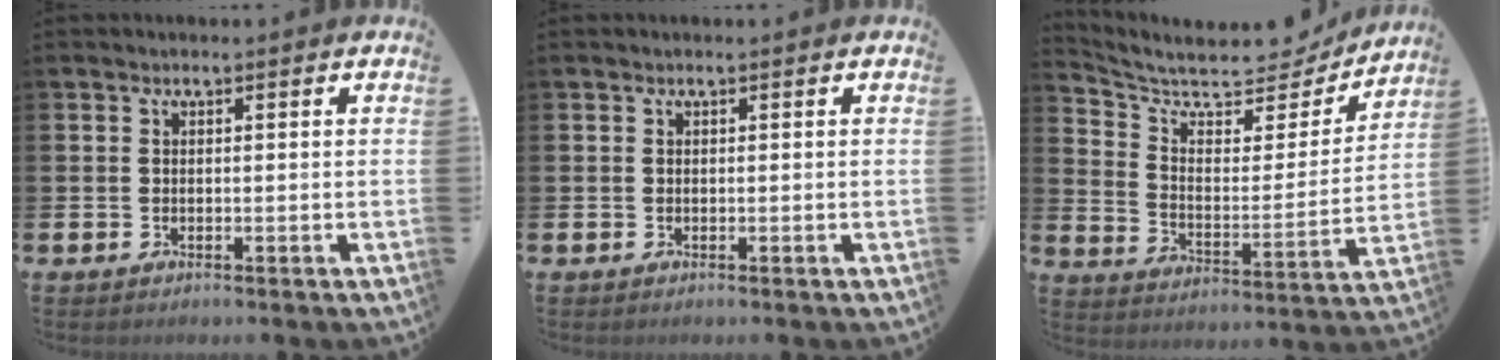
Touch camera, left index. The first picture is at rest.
{"total": 0.0}
{"total": 8.2, "force": [7.3, 2.7, 2.5], "torque": [-0.080, -0.060, 0.119]}